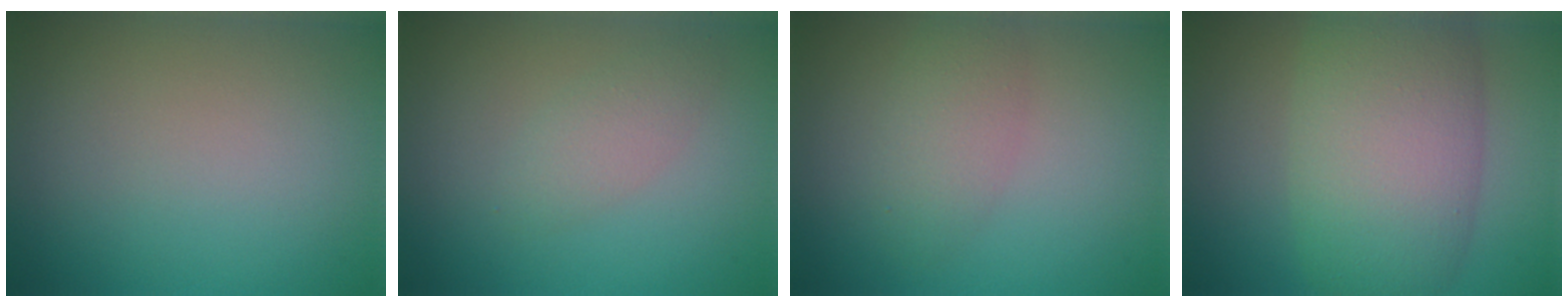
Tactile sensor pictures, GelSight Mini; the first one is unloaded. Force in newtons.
{"total": 1.9, "press": 1.9, "slide": 0.2}
{"total": 1.9, "press": 1.9, "slide": 0.1}
{"total": 9.6, "press": 9.6, "slide": 0.4}